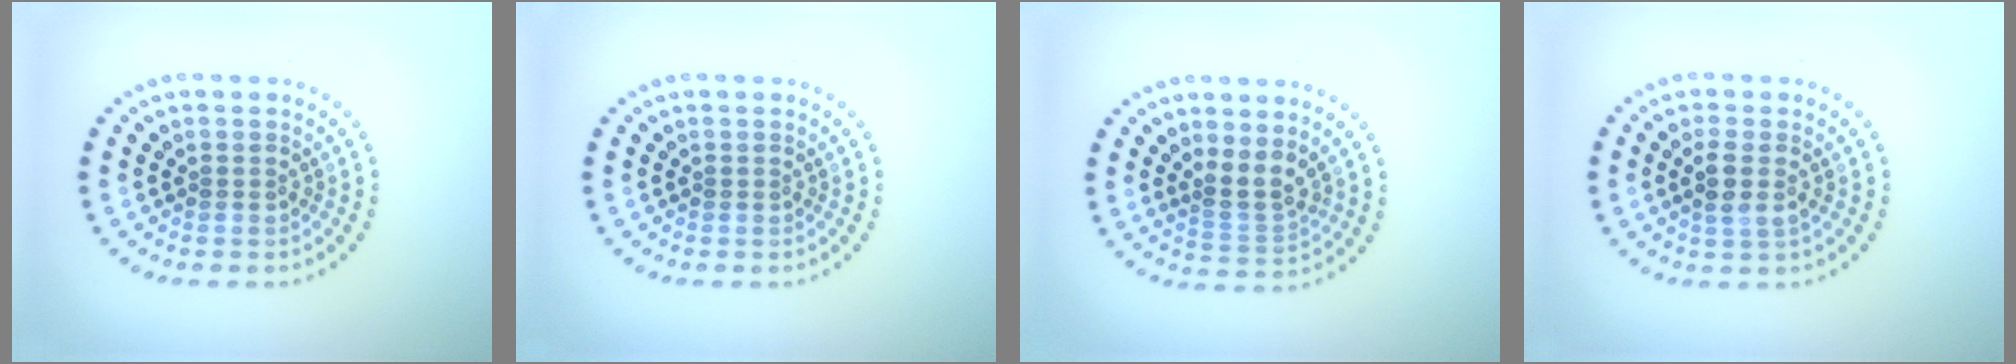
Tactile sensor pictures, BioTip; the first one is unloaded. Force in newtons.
{"total": 0.0}
{"total": 2.6, "press": 2.0, "slide": 1.6}
{"total": 2.2, "press": 2.0, "slide": 0.9}